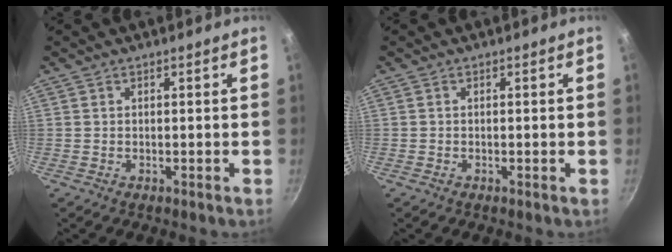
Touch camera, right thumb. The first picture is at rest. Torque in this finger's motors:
{"motor_torque": [0.58, 0.05, 0.34, -0.14, 0.02]}